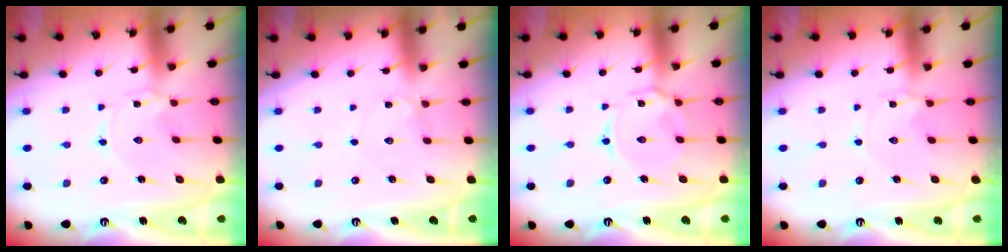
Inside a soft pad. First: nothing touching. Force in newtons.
{"total": 2.7, "press": 2.7, "slide": 0.2}
{"total": 5.2, "press": 5.2, "slide": 0.3}
{"total": 2.8, "press": 2.8, "slide": 0.3}